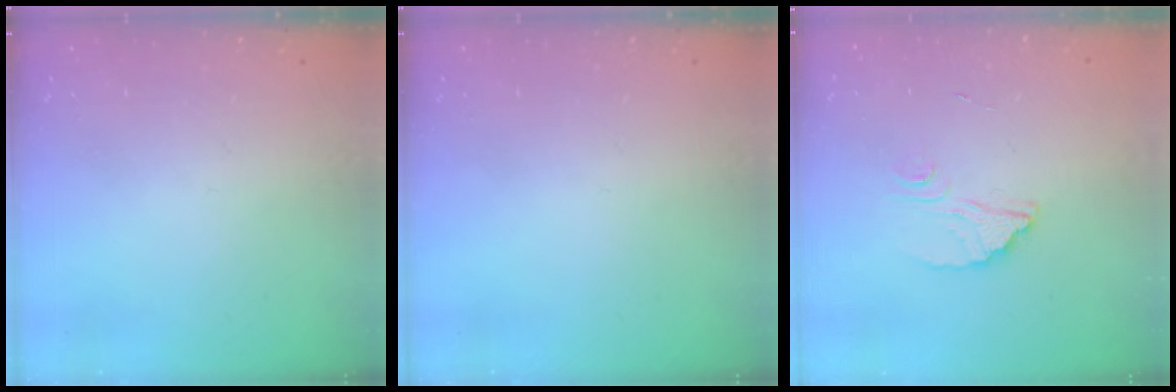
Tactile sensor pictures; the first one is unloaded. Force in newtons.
{"total": 0.0}
{"total": 2.1, "press": 2.1, "slide": 0.1}